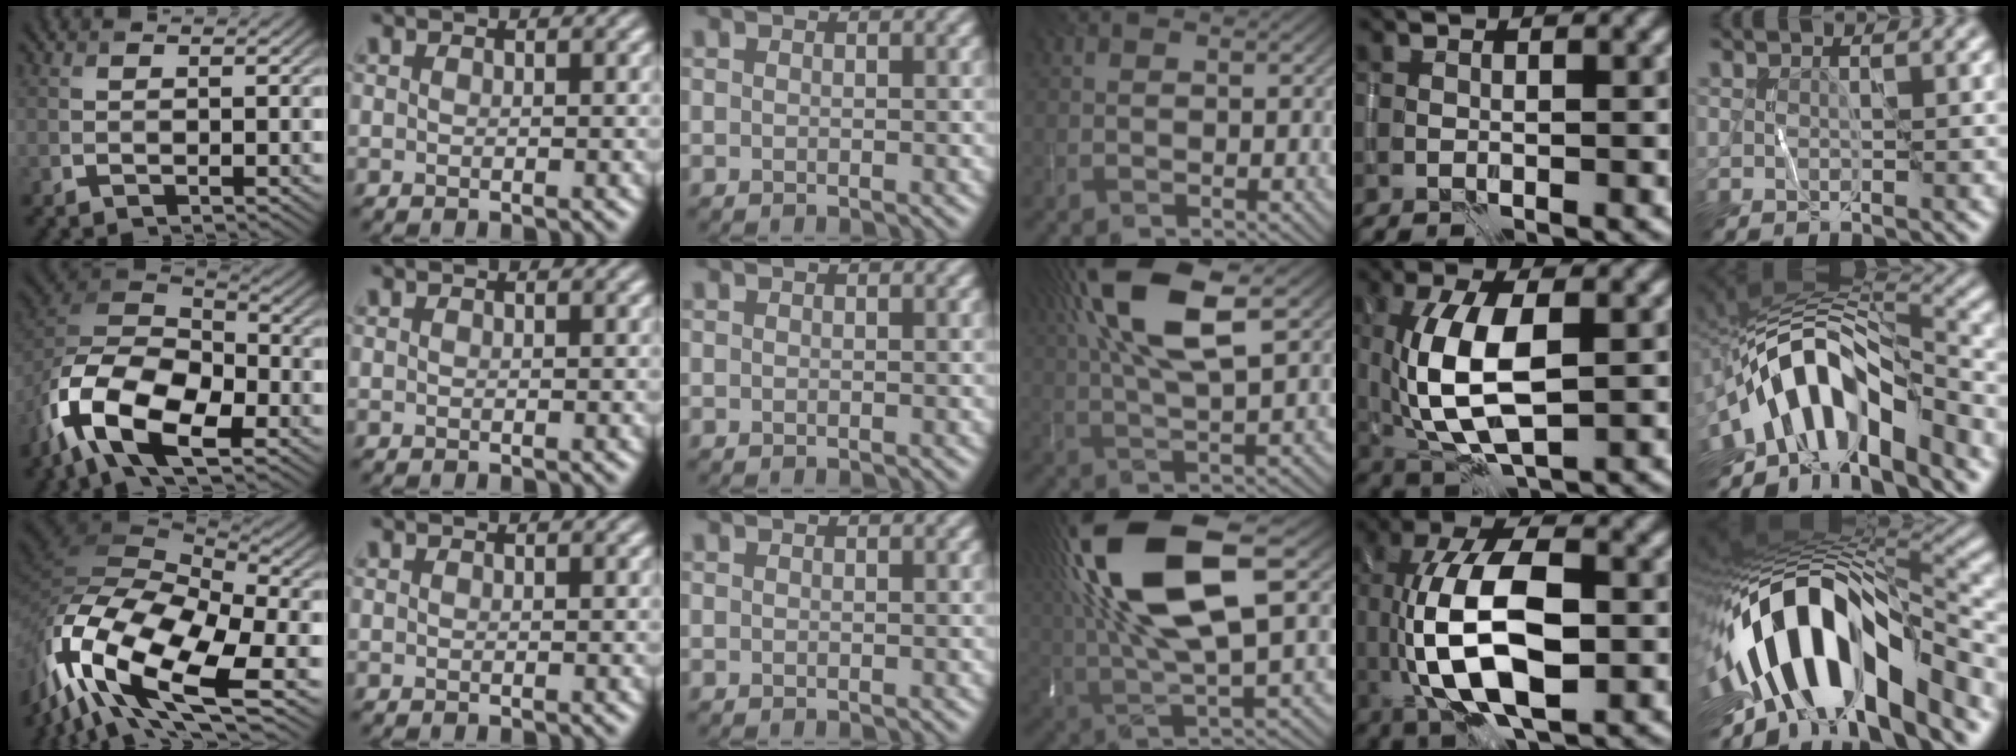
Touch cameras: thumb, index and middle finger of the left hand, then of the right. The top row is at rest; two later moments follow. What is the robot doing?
{"motion": "wipe", "object": "whiteboard"}